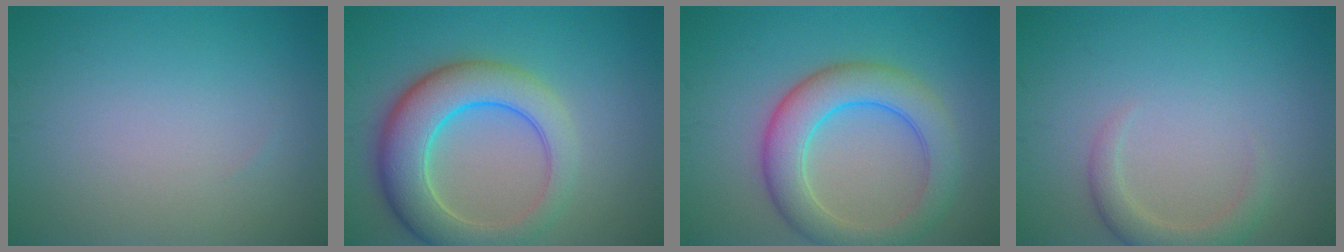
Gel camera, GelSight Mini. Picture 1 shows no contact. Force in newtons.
{"total": 7.9, "press": 7.9, "slide": 0.2}
{"total": 6.5, "press": 6.4, "slide": 0.4}
{"total": 2.4, "press": 2.4, "slide": 0.3}